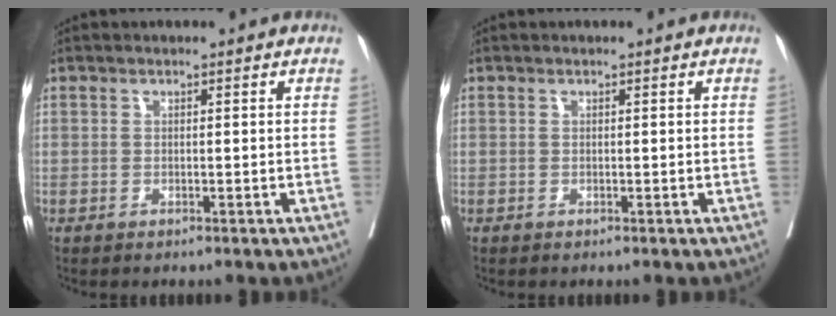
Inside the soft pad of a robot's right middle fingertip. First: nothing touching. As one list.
[{"total": 0.0}]